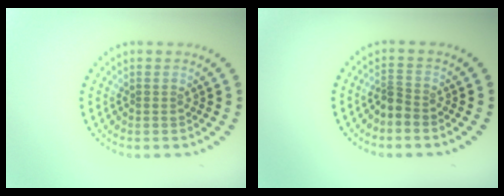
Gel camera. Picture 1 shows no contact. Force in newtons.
{"total": 1.7, "press": 1.2, "slide": 1.2}